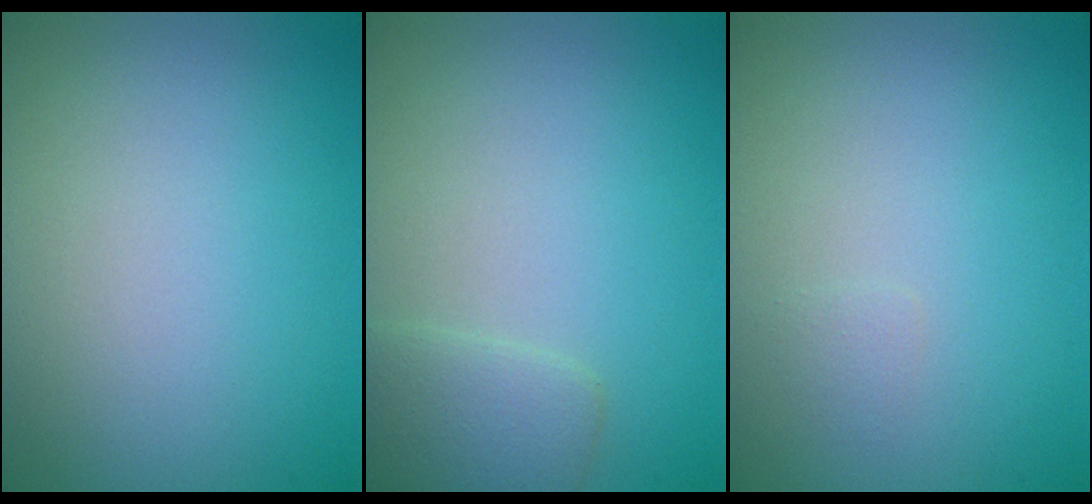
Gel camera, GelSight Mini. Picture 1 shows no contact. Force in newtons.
{"total": 2.1, "press": 2.1, "slide": 0.1}
{"total": 0.5, "press": 0.5, "slide": 0.1}